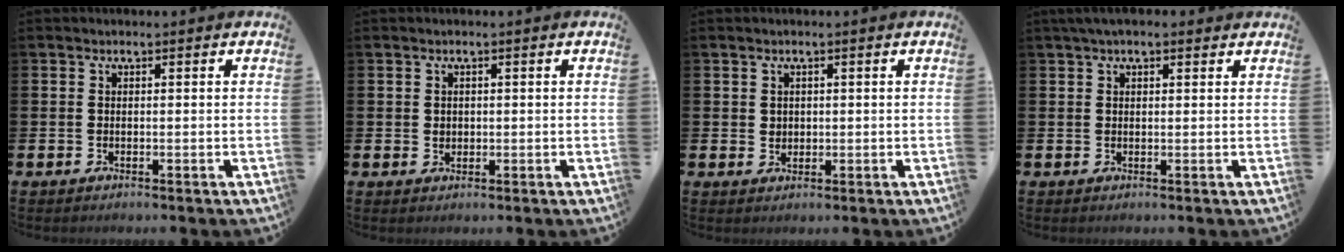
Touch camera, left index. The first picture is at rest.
{"total": 1.1, "force": [0.5, 0.9, 0.3], "torque": [0.005, 0.002, 0.006]}
{"total": 1.5, "force": [1.0, 1.1, 0.3], "torque": [0.005, 0.001, 0.015]}
{"total": 2.2, "force": [1.5, 0.8, 1.3], "torque": [-0.024, 0.008, 0.026]}